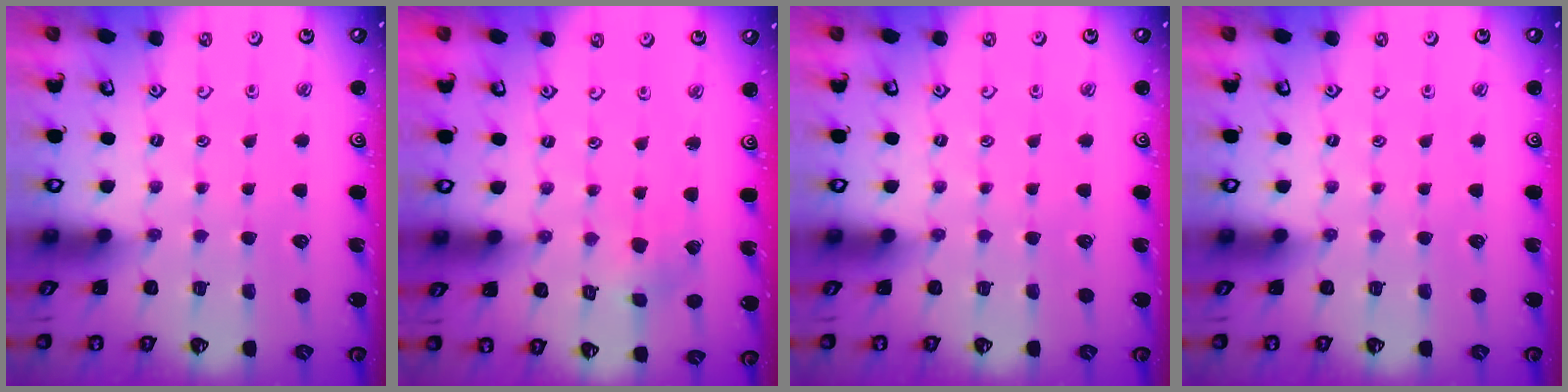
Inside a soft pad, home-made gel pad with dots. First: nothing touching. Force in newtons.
{"total": 1.6, "press": 1.6, "slide": 0.2}
{"total": 0.0}
{"total": 0.0}